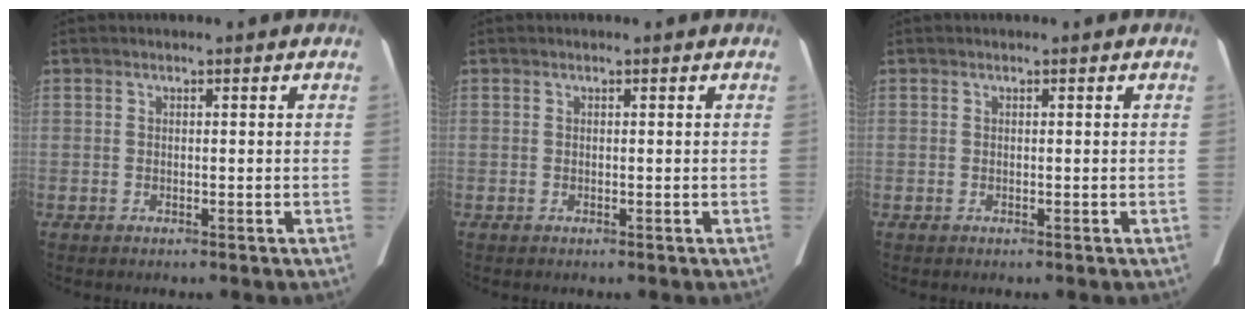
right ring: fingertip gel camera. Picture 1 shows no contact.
{"total": 0.0}
{"total": 0.0}